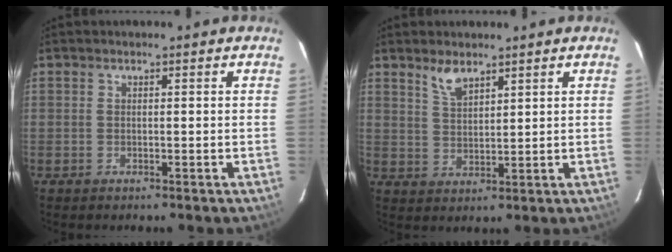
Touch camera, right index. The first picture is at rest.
{"total": 4.3, "force": [3.3, 1.6, 2.3], "torque": [-0.043, -0.001, 0.066]}